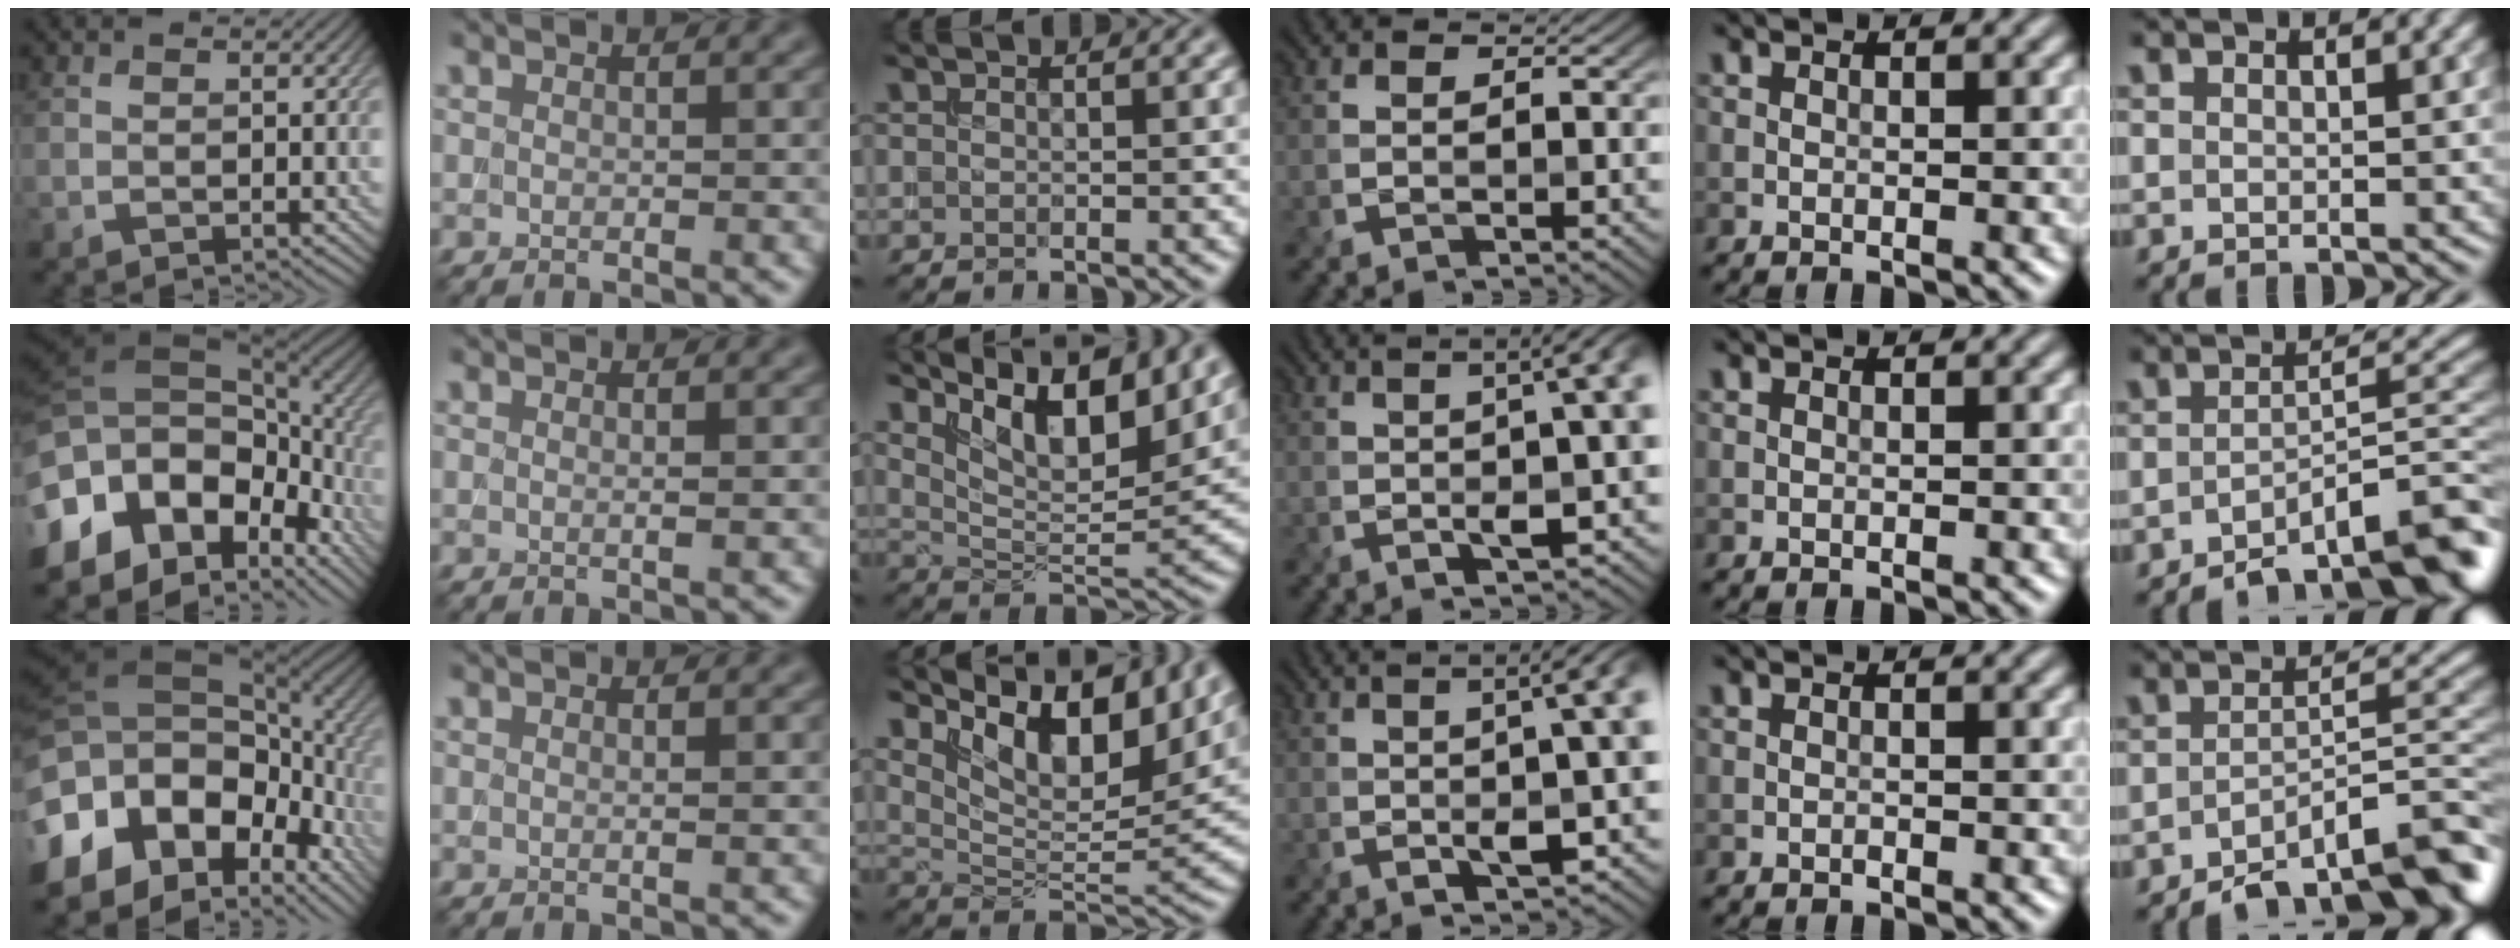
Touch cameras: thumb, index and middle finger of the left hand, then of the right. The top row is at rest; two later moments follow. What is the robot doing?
{"motion": "extract", "object": "backpack"}